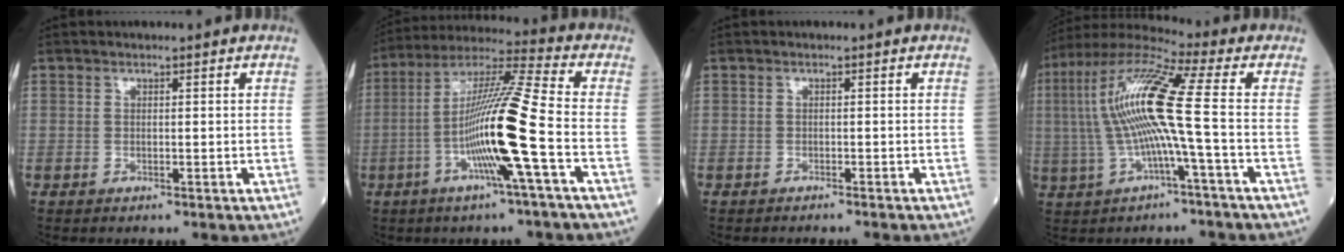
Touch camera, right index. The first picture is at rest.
{"total": 15.0, "force": [-4.0, -1.5, 14.4], "torque": [-0.272, 0.001, -0.084]}
{"total": 1.8, "force": [-1.7, -0.1, 0.6], "torque": [-0.008, -0.001, -0.022]}
{"total": 13.2, "force": [-0.4, -0.5, 13.2], "torque": [-0.268, 0.023, -0.016]}